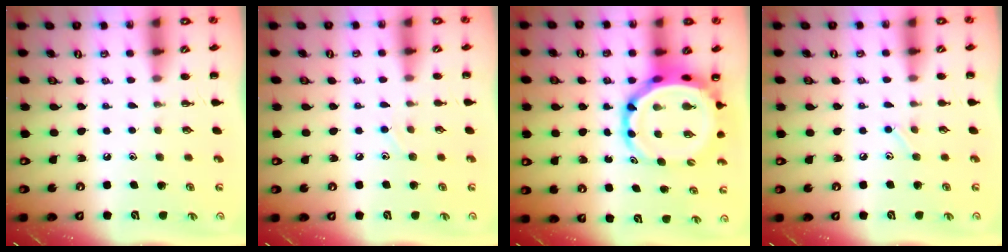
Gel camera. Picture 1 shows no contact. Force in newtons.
{"total": 6.1, "press": 5.7, "slide": 2.1}
{"total": 9.6, "press": 9.3, "slide": 2.5}
{"total": 4.4, "press": 4.2, "slide": 1.3}